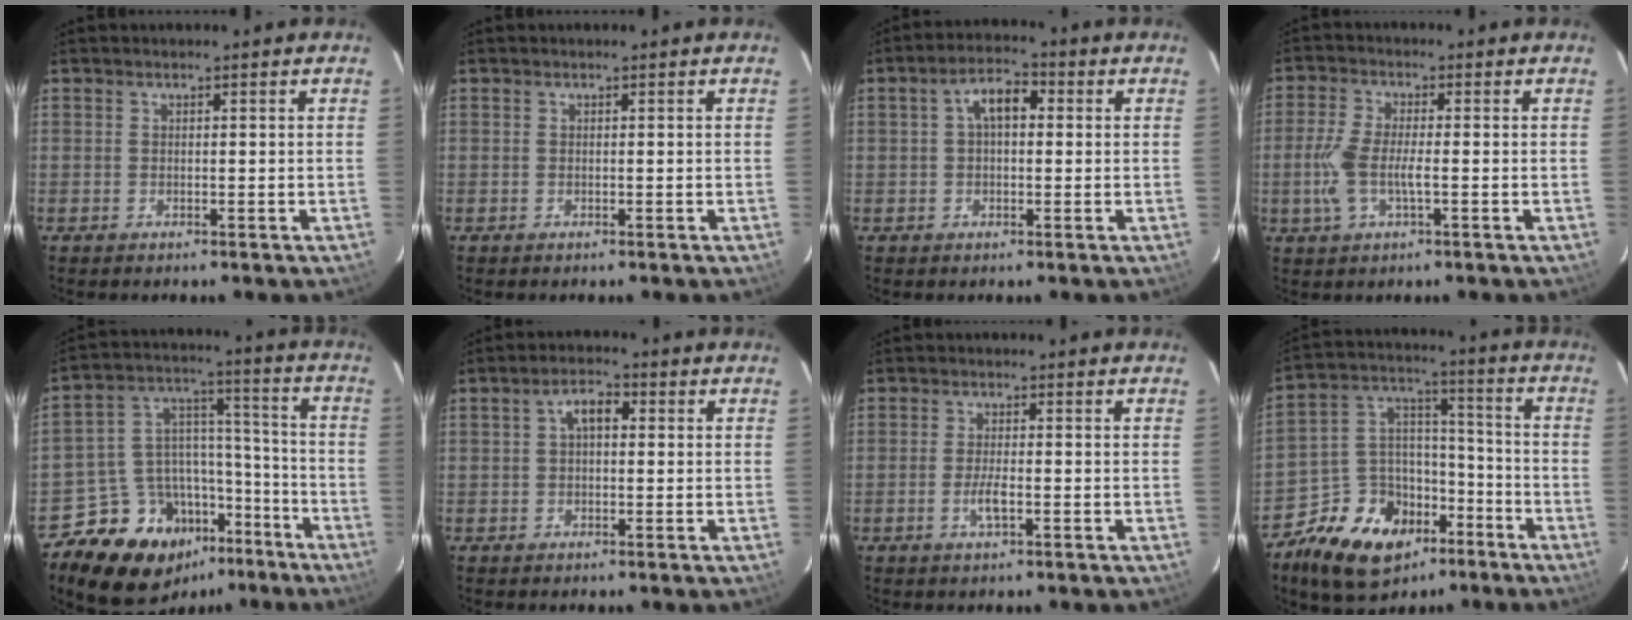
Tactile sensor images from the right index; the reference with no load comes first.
{"total": 0.0}
{"total": 5.7, "force": [1.0, 3.2, 4.6], "torque": [-0.084, 0.023, 0.016]}
{"total": 7.1, "force": [-1.6, 2.4, 6.5], "torque": [-0.147, -0.001, -0.031]}
{"total": 20.0, "force": [-12.8, 12.8, 8.5], "torque": [-0.177, 0.051, -0.185]}
{"total": 4.1, "force": [0.7, 2.3, 3.3], "torque": [-0.059, 0.018, 0.012]}
{"total": 3.2, "force": [-1.2, 0.8, 2.9], "torque": [-0.062, -0.002, -0.023]}
{"total": 17.9, "force": [-10.7, 12.2, 7.6], "torque": [-0.163, 0.053, -0.163]}